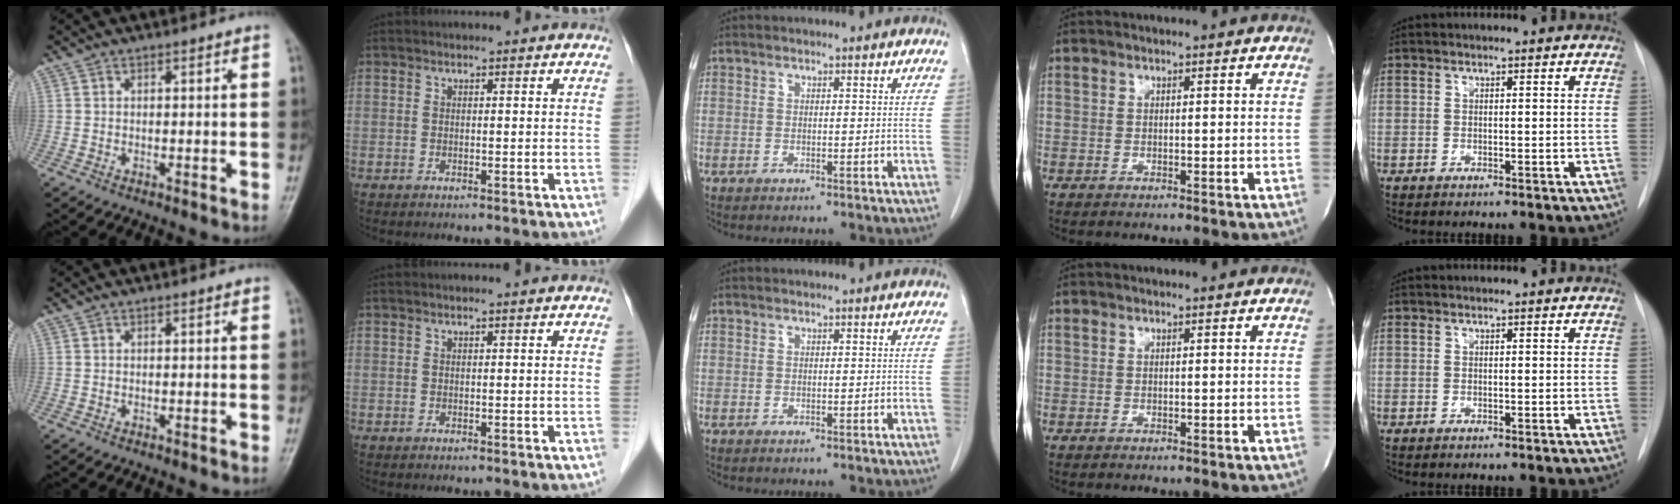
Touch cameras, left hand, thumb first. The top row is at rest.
{}